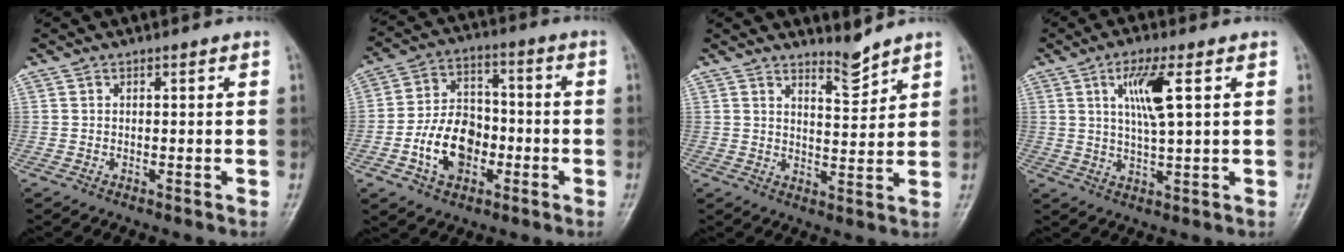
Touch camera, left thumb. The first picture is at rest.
{"total": 12.5, "force": [-3.8, 8.9, 7.9], "torque": [-0.114, 0.032, -0.068]}
{"total": 3.9, "force": [3.7, 0.5, 1.0], "torque": [-0.009, -0.044, 0.069]}
{"total": 8.0, "force": [2.6, 1.6, 7.4], "torque": [-0.144, -0.010, 0.049]}